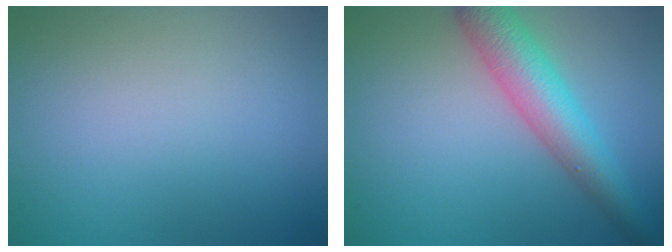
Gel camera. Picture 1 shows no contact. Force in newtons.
{"total": 5.7, "press": 5.7, "slide": 0.1}